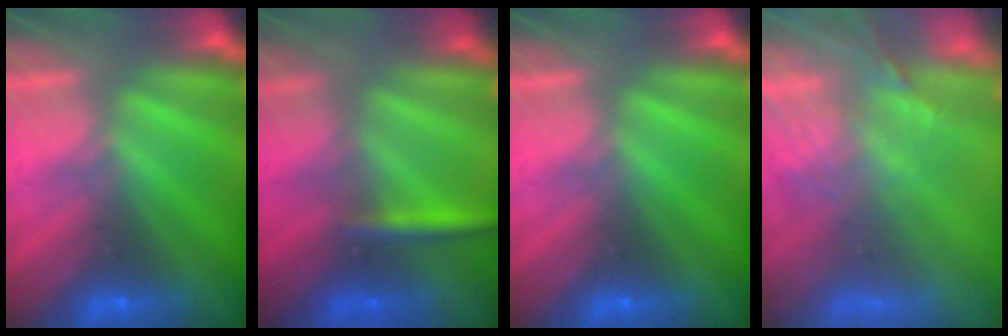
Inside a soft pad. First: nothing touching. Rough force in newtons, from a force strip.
{"total": 2.8}
{"total": 0.0}
{"total": 6.9}